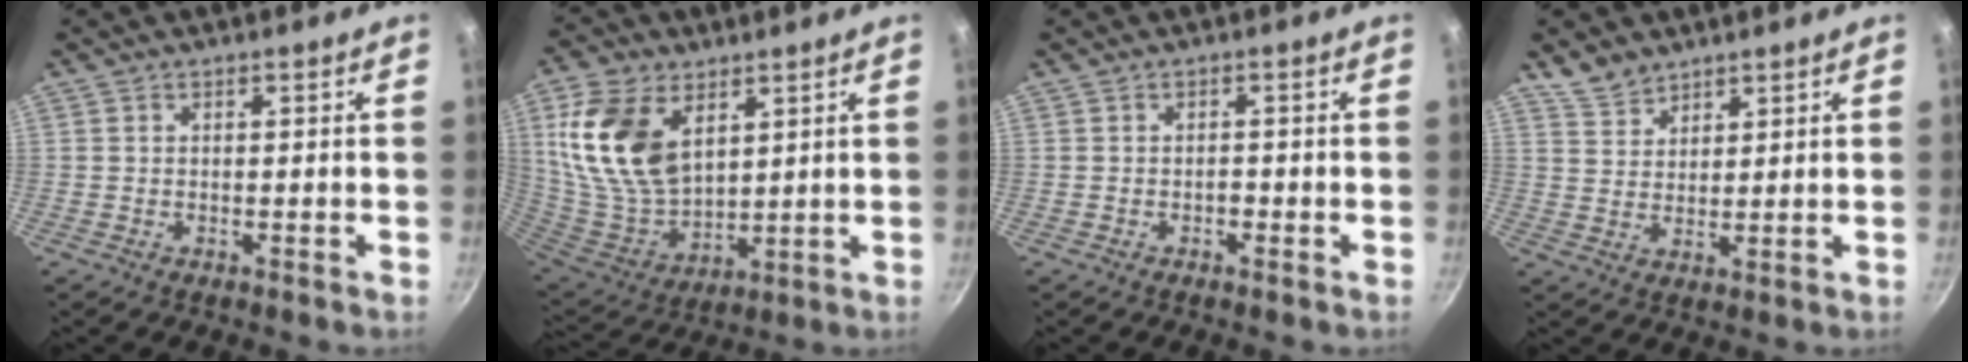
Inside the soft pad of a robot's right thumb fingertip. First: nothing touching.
{"total": 18.0, "force": [6.7, 11.2, 12.4], "torque": [-0.226, -0.034, 0.142]}
{"total": 0.9, "force": [-0.5, 0.6, 0.5], "torque": [-0.003, 0.008, -0.005]}
{"total": 4.9, "force": [4.1, 2.4, 1.0], "torque": [-0.005, -0.010, 0.084]}